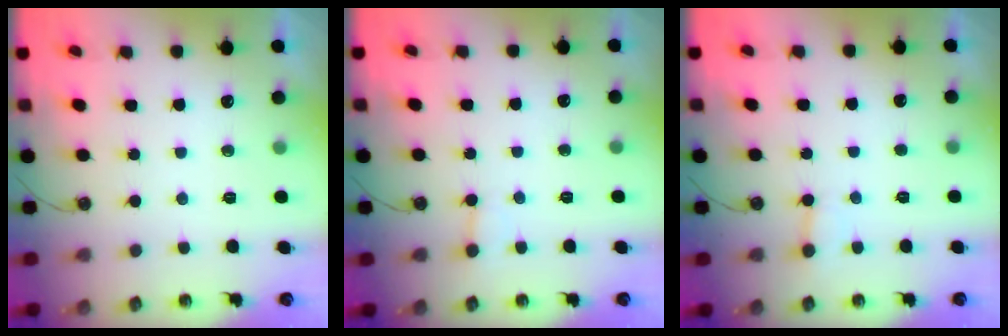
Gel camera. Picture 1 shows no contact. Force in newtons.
{"total": 2.0, "press": 2.0, "slide": 0.1}
{"total": 3.8, "press": 3.8, "slide": 0.4}